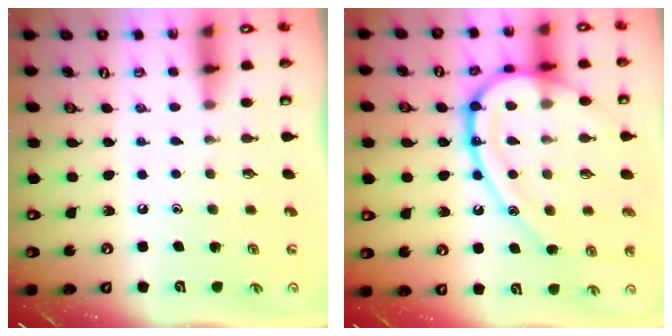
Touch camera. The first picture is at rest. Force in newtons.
{"total": 23.4, "press": 23.3, "slide": 2.2}